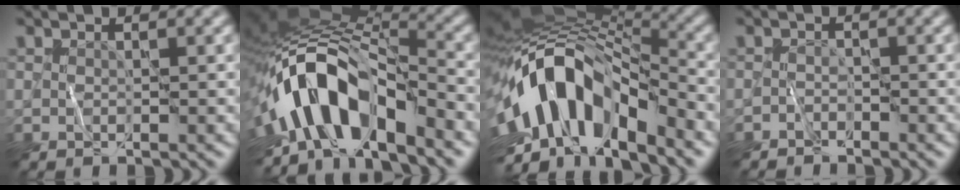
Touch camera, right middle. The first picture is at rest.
{"total": 11.9, "force": [-5.3, 5.6, 9.2], "torque": [-0.152, 0.011, -0.098]}
{"total": 13.7, "force": [-4.0, 7.3, 10.9], "torque": [-0.195, 0.014, -0.078]}
{"total": 1.1, "force": [-1.0, 0.4, 0.1], "torque": [0.001, 0.006, -0.021]}